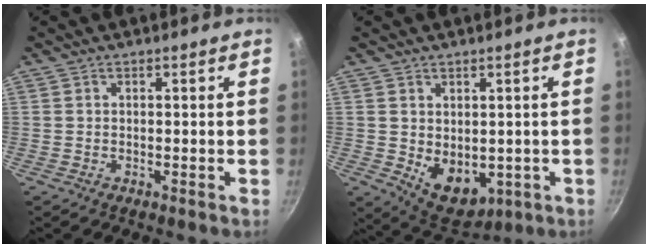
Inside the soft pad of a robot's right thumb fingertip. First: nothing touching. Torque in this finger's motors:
{"motor_torque": [-0.79, 0.82, 0.63, 0.15, 0.06]}